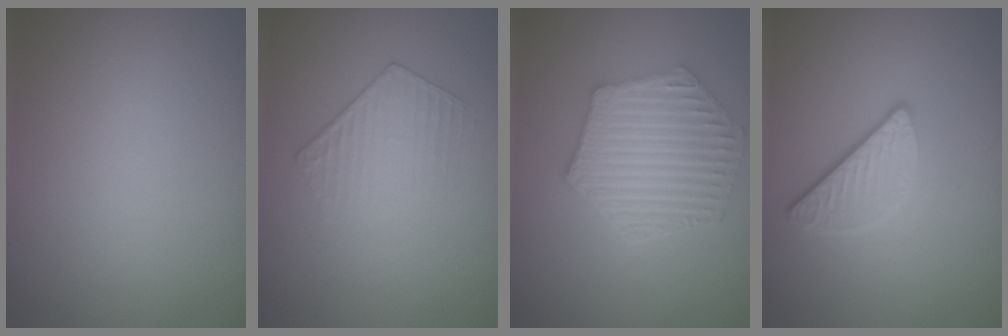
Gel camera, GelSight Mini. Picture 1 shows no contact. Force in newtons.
{"total": 1.7, "press": 1.2, "slide": 1.3}
{"total": 6.1, "press": 4.8, "slide": 3.8}
{"total": 2.9, "press": 2.3, "slide": 1.7}